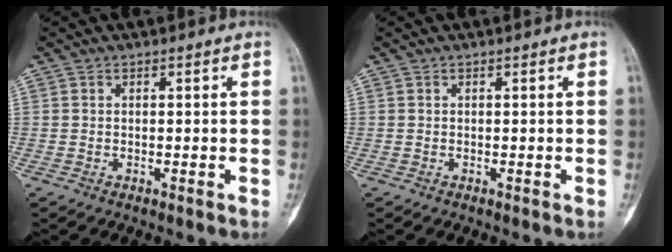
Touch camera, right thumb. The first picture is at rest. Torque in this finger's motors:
{"motor_torque": [1.15, 1.13, 0.00, 0.00, 0.04]}